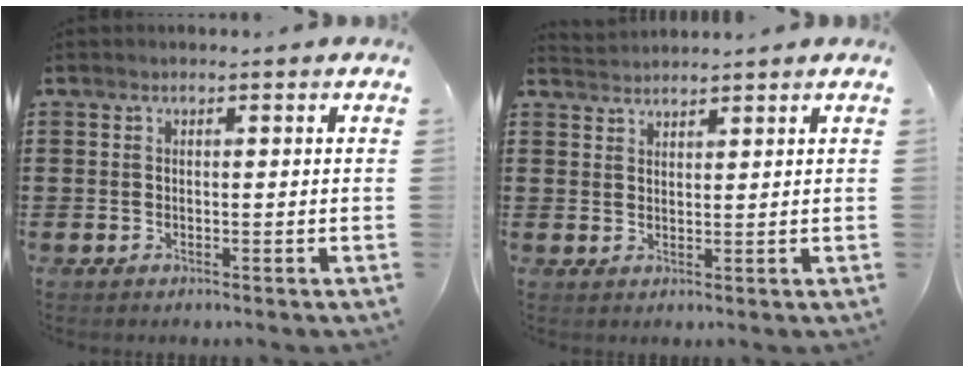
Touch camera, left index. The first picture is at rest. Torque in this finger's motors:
{"motor_torque": [1.44, -0.70, -0.11, -0.12]}